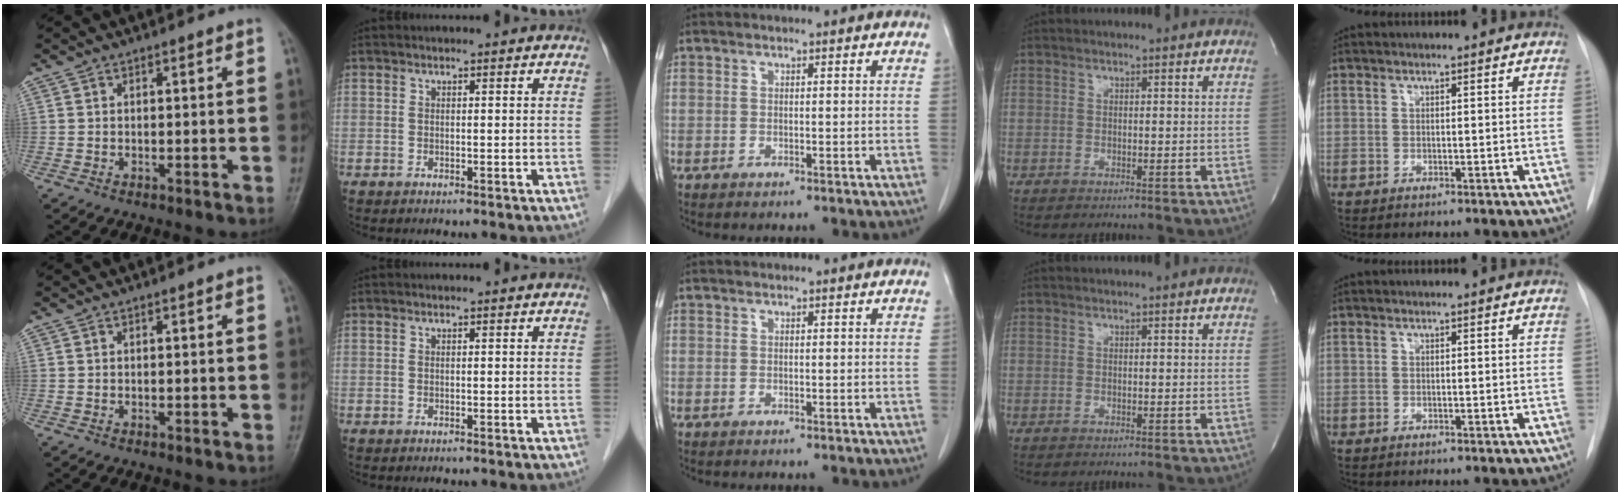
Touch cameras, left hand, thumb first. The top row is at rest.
{}